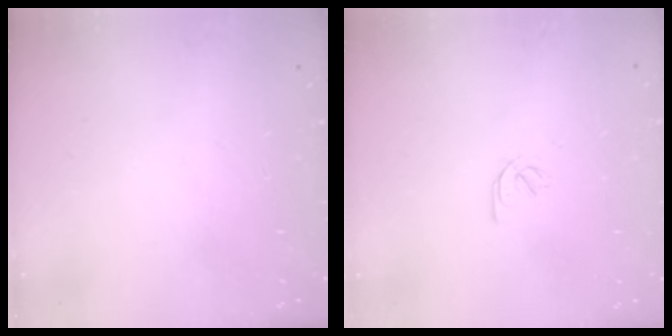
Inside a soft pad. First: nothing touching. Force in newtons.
{"total": 2.1, "press": 2.0, "slide": 0.7}